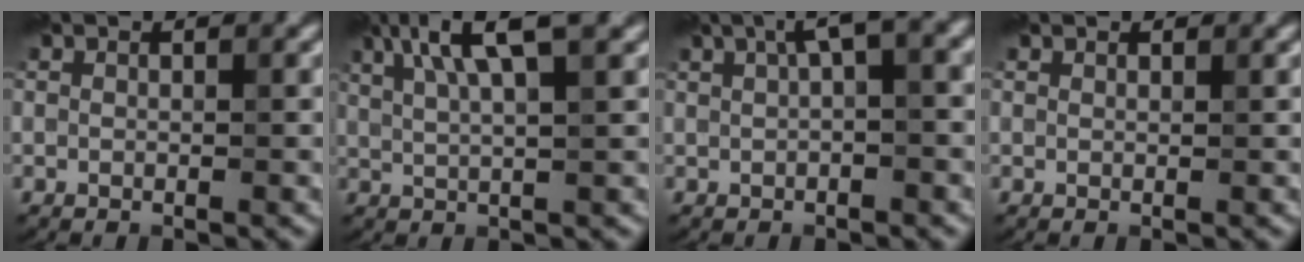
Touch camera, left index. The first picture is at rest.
{"total": 6.1, "force": [3.4, 1.3, 5.0], "torque": [-0.081, 0.014, 0.055]}
{"total": 4.1, "force": [1.7, 0.9, 3.6], "torque": [-0.055, 0.017, 0.022]}
{"total": 0.7, "force": [0.6, 0.2, -0.2], "torque": [0.005, -0.002, 0.007]}